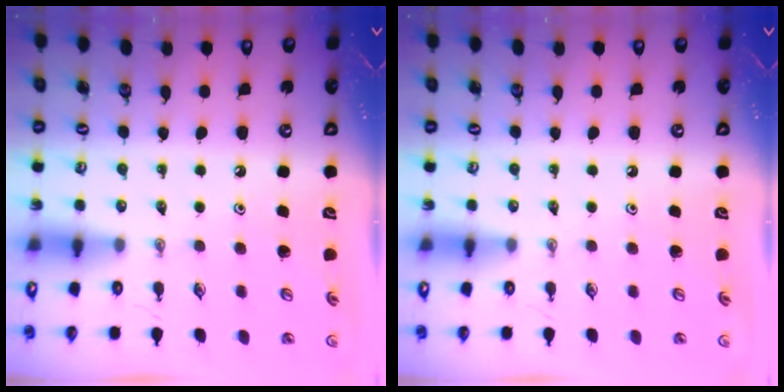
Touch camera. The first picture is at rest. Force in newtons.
{"total": 0.0}